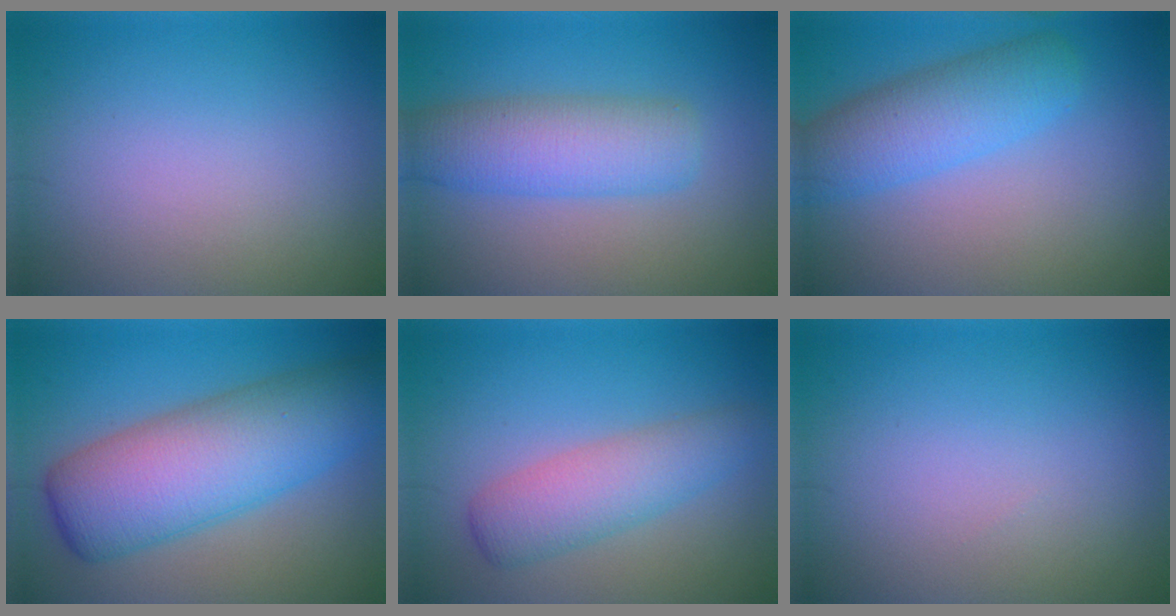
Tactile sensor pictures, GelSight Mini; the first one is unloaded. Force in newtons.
{"total": 5.6, "press": 5.6, "slide": 0.1}
{"total": 5.2, "press": 5.2, "slide": 0.1}
{"total": 10.2, "press": 10.2, "slide": 0.2}
{"total": 4.3, "press": 4.3, "slide": 0.0}
{"total": 0.0}